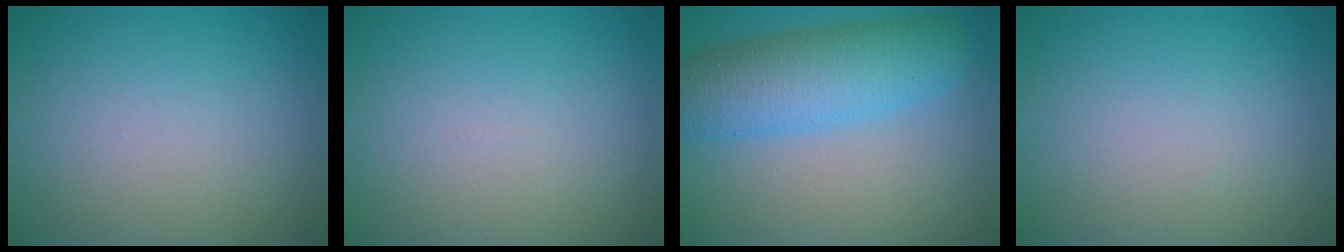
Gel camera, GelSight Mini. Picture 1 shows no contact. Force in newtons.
{"total": 0.0}
{"total": 7.4, "press": 7.4, "slide": 0.3}
{"total": 0.0}